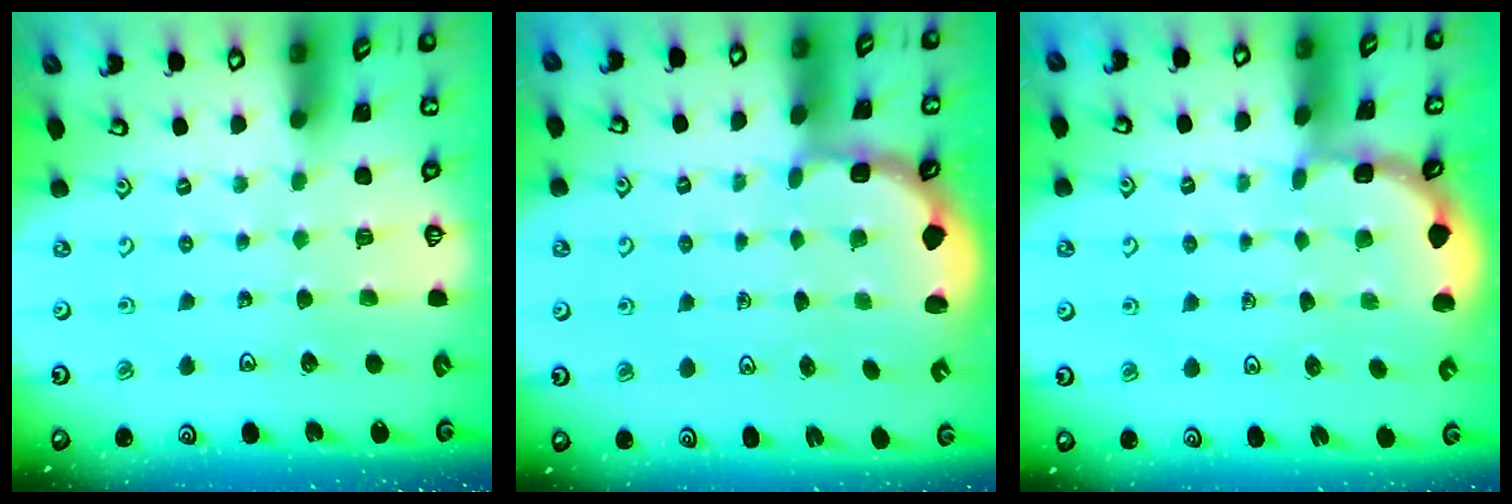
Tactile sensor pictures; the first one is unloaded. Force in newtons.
{"total": 2.7, "press": 2.0, "slide": 1.7}
{"total": 1.6, "press": 1.6, "slide": 0.2}